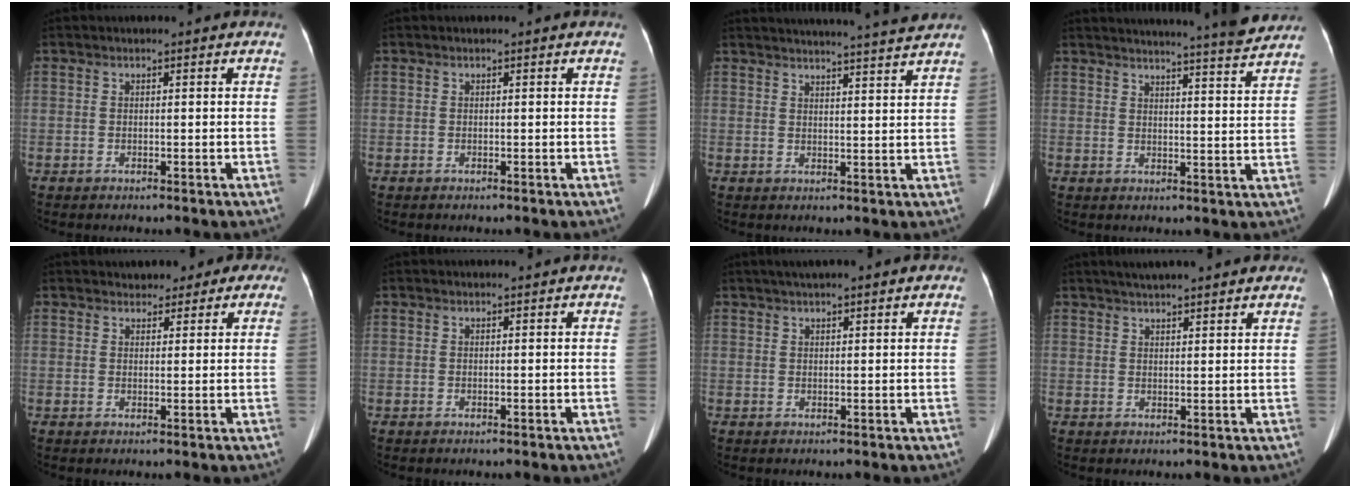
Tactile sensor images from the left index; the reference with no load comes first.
{"total": 0.0}
{"total": 13.7, "force": [12.9, -1.3, 4.4], "torque": [-0.069, -0.023, 0.159]}
{"total": 15.2, "force": [14.1, -0.6, 5.5], "torque": [-0.087, -0.034, 0.168]}
{"total": 6.4, "force": [4.8, 3.6, 2.4], "torque": [-0.014, 0.020, 0.050]}
{"total": 0.0}
{"total": 5.6, "force": [4.0, 1.1, 3.7], "torque": [-0.051, 0.033, 0.058]}
{"total": 10.1, "force": [8.4, 1.7, 5.2], "torque": [-0.066, 0.033, 0.107]}